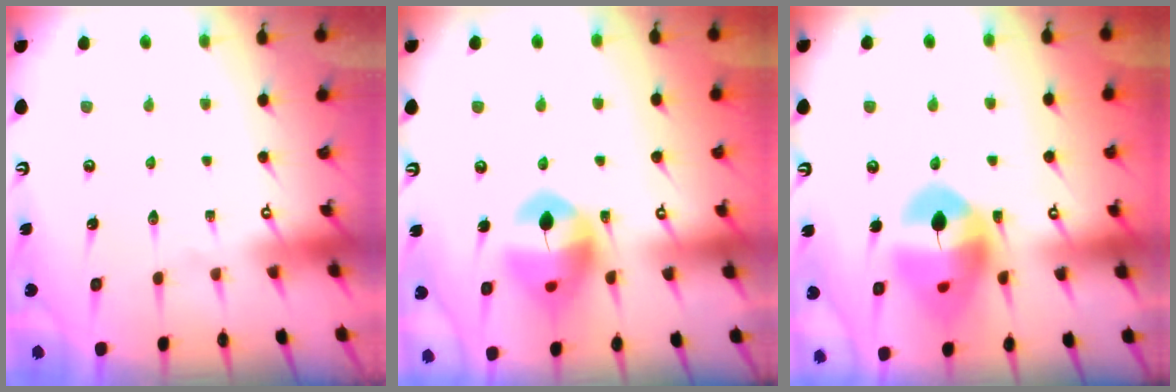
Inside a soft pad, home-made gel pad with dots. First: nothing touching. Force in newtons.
{"total": 13.8, "press": 13.6, "slide": 2.0}
{"total": 16.6, "press": 16.5, "slide": 2.1}